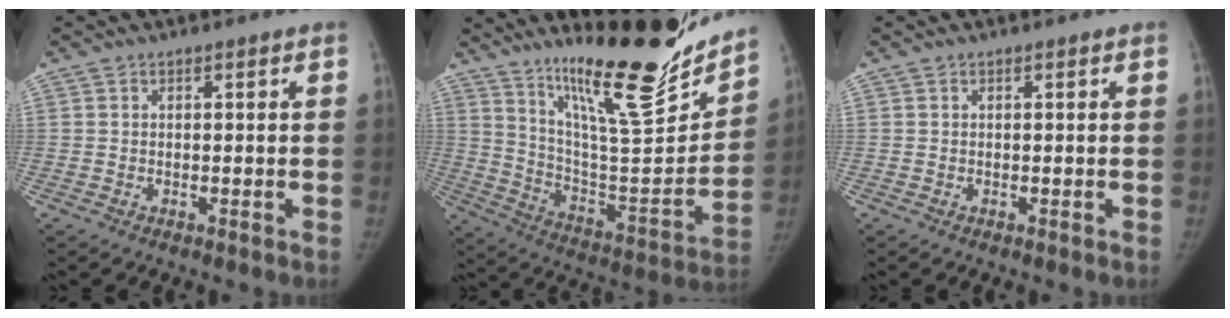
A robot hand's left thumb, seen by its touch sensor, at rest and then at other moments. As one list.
[{"total": 24.5, "force": [19.1, 4.1, 14.8], "torque": [-0.198, -0.123, 0.312]}, {"total": 0.0}]